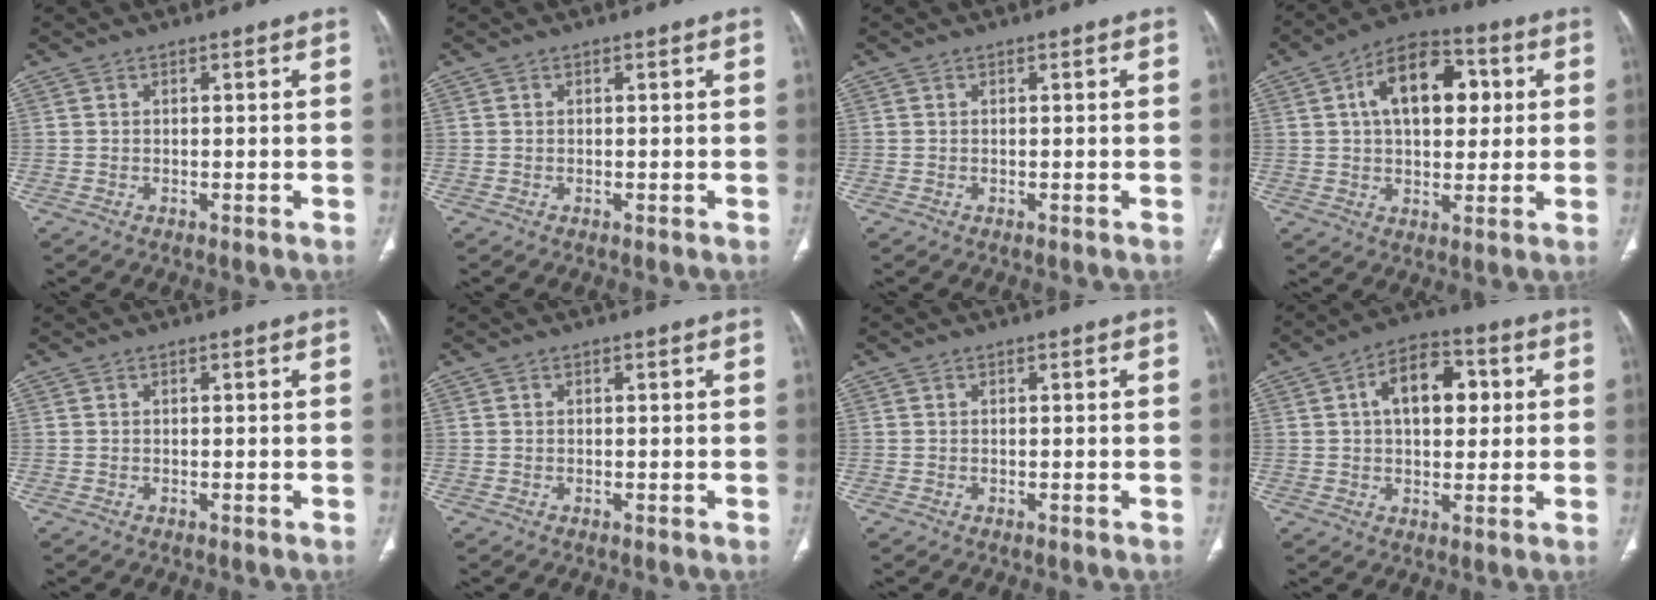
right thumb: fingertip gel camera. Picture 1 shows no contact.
{"total": 0.0}
{"total": 0.0}
{"total": 15.2, "force": [3.6, 9.0, 11.8], "torque": [-0.154, 0.014, 0.051]}
{"total": 0.0}
{"total": 0.0}
{"total": 0.0}
{"total": 11.5, "force": [2.4, 6.8, 8.9], "torque": [-0.112, 0.015, 0.033]}